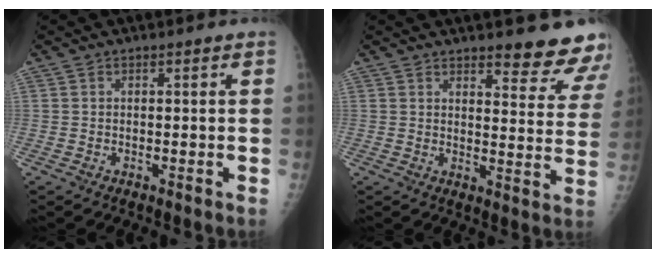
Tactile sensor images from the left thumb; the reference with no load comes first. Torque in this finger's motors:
{"motor_torque": [0.25, 0.16, -0.01, -0.22, 0.08]}